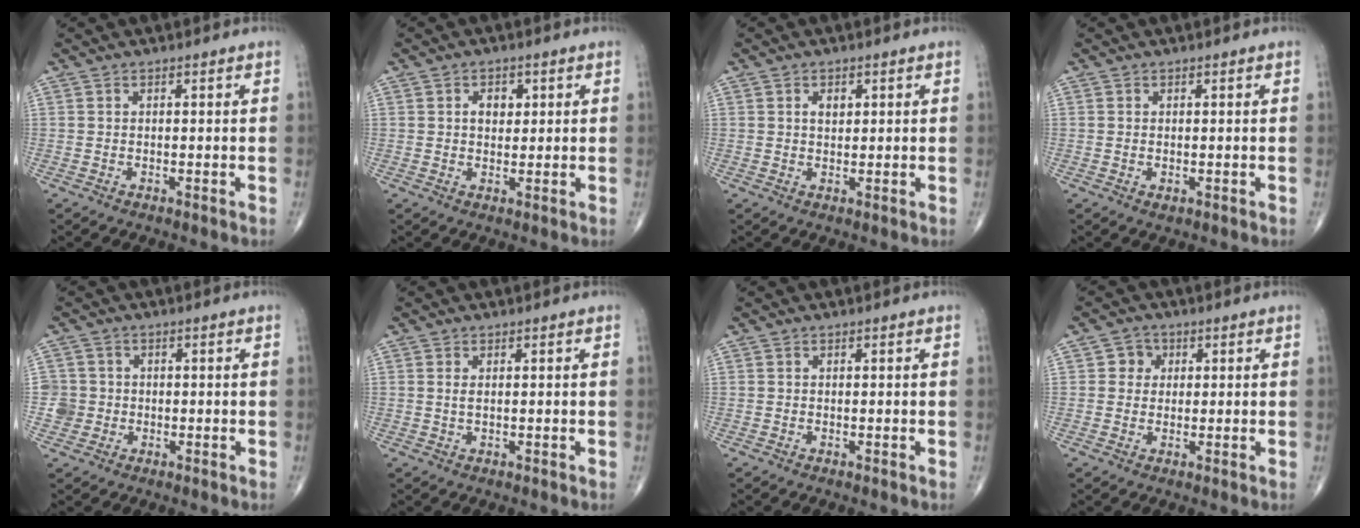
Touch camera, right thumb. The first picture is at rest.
{"total": 3.4, "force": [1.0, 2.5, 2.2], "torque": [-0.017, -0.002, 0.013]}
{"total": 2.2, "force": [0.8, 1.5, 1.5], "torque": [-0.016, -0.003, 0.012]}
{"total": 0.8, "force": [-0.1, 0.5, 0.6], "torque": [-0.011, -0.003, 0.000]}
{"total": 3.3, "force": [-0.5, 3.3, -0.1], "torque": [0.026, 0.010, -0.014]}
{"total": 1.0, "force": [0.3, 0.3, 0.9], "torque": [-0.023, -0.001, 0.007]}
{"total": 0.0}
{"total": 3.2, "force": [0.7, 2.9, 0.9], "torque": [0.008, 0.003, 0.004]}